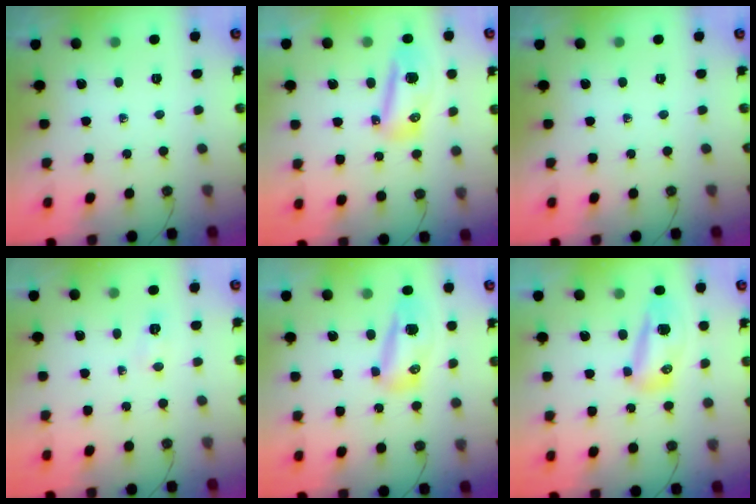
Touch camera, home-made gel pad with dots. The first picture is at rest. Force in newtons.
{"total": 9.6, "press": 9.1, "slide": 2.9}
{"total": 0.0}
{"total": 4.0, "press": 4.0, "slide": 0.5}
{"total": 10.7, "press": 9.8, "slide": 4.3}
{"total": 10.7, "press": 9.8, "slide": 4.3}